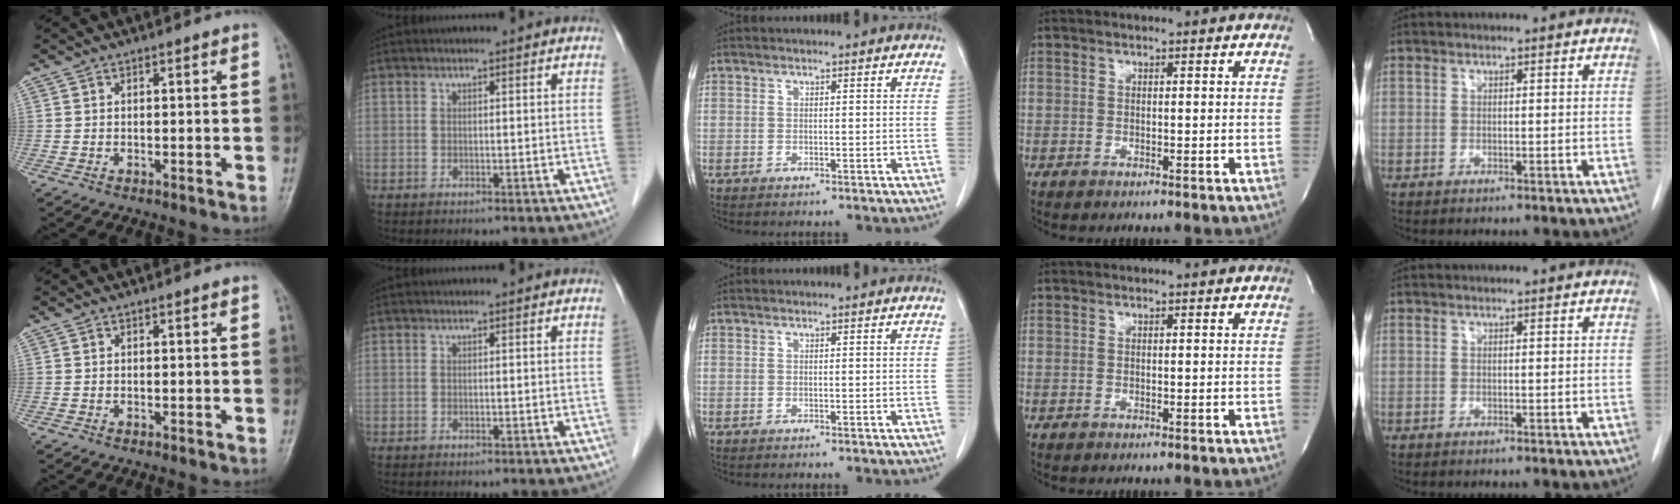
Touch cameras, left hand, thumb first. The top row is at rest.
{}